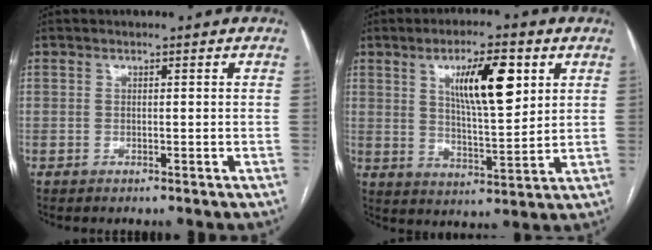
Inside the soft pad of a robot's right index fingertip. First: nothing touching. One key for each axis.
{"total": 11.1, "fx": 4.4, "fy": 2.5, "fz": 9.9, "tx": -0.168, "ty": 0.003, "tz": 0.078}